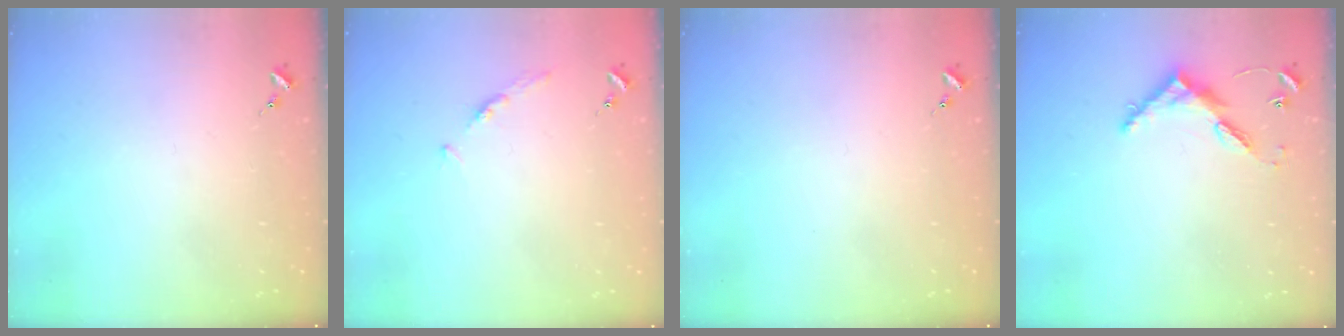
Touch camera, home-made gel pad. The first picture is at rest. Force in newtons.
{"total": 3.5, "press": 3.5, "slide": 0.5}
{"total": 0.0}
{"total": 6.8, "press": 6.8, "slide": 0.5}